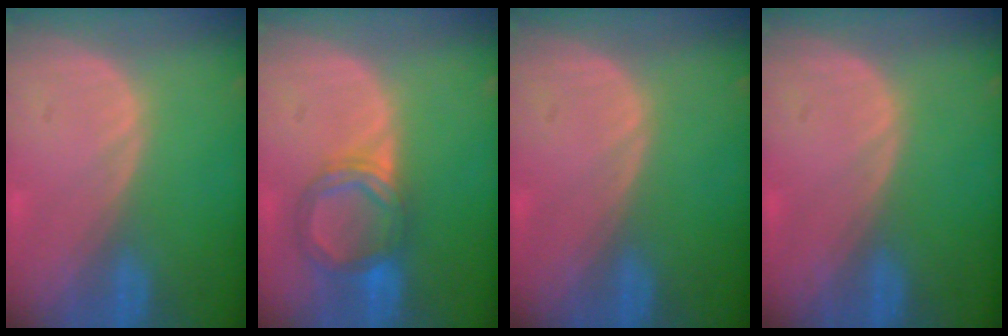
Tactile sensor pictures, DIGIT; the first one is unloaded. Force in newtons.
{"total": 5.6, "press": 5.6, "slide": 0.4}
{"total": 0.0}
{"total": 0.0}